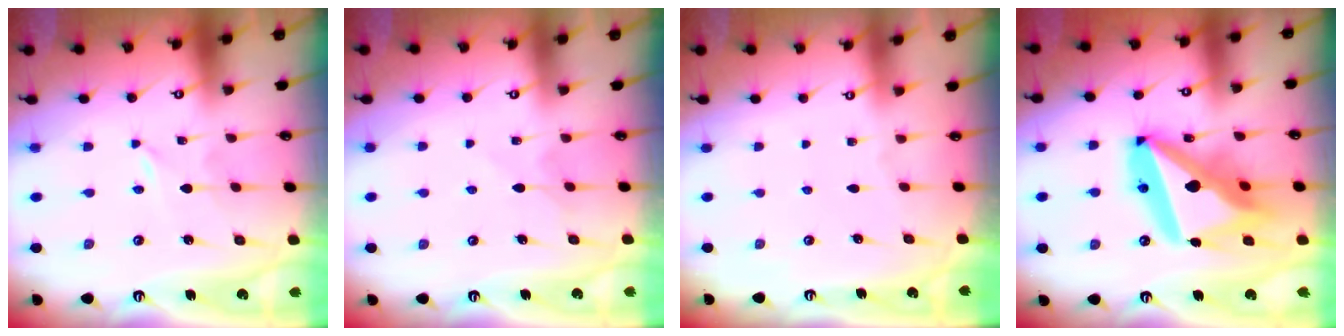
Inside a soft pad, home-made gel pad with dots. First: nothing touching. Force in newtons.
{"total": 4.6, "press": 4.6, "slide": 0.4}
{"total": 0.0}
{"total": 23.8, "press": 23.6, "slide": 3.0}